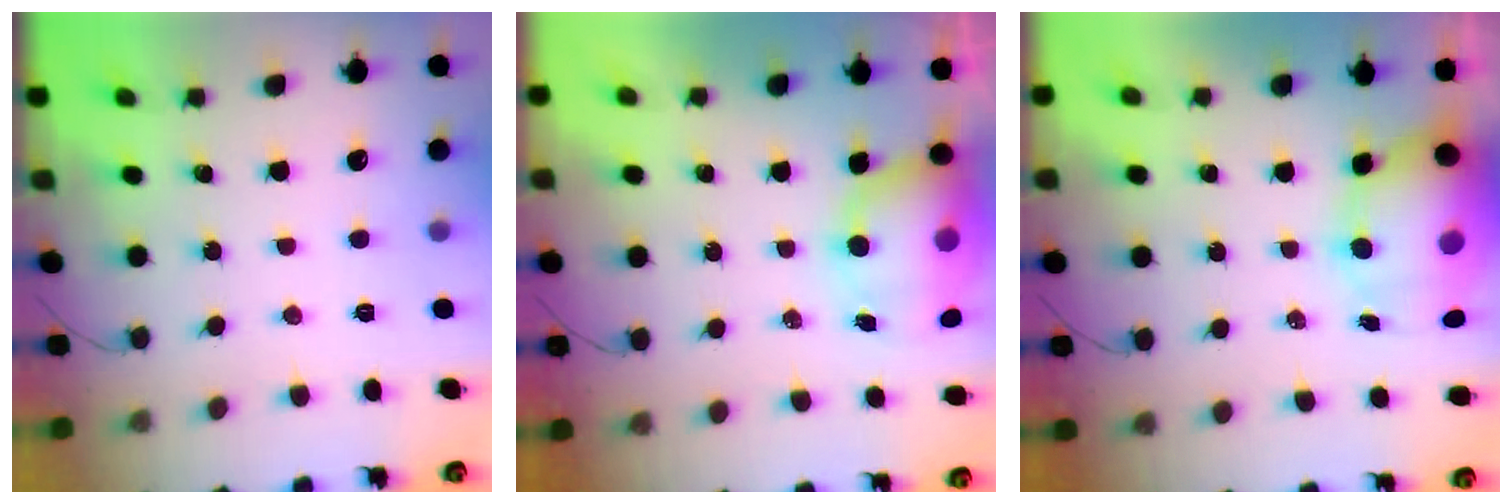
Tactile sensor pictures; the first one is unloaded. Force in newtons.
{"total": 9.8, "press": 9.6, "slide": 2.0}
{"total": 14.3, "press": 13.1, "slide": 5.8}